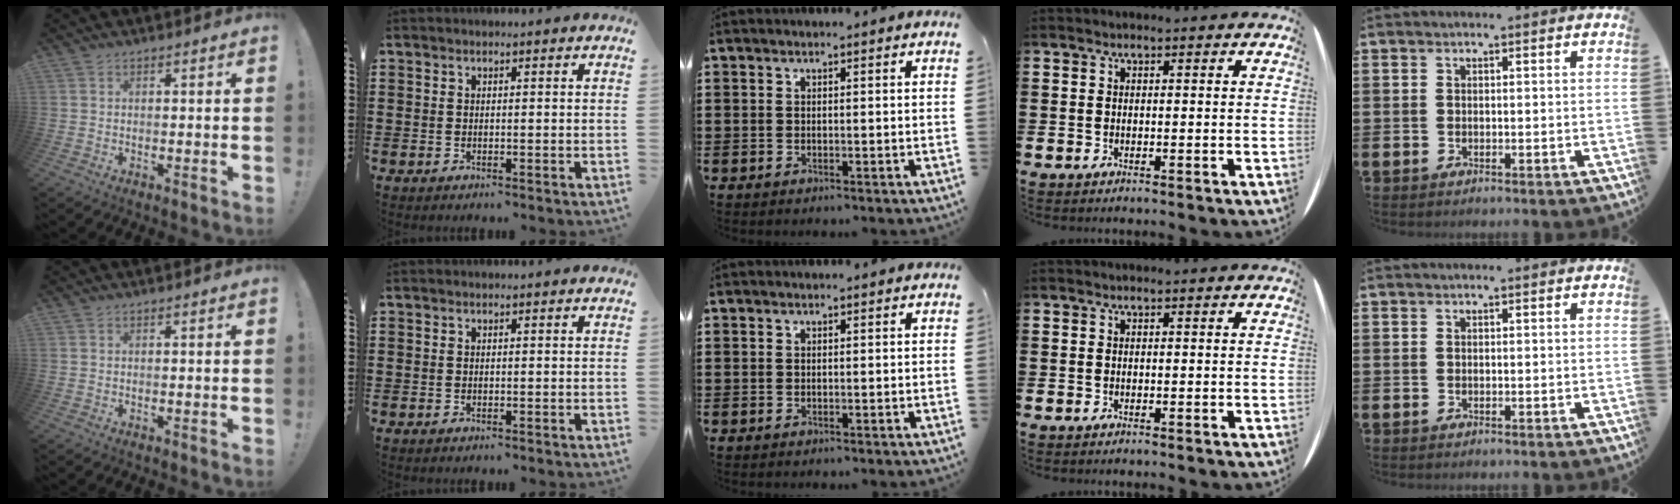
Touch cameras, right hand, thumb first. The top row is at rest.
{}